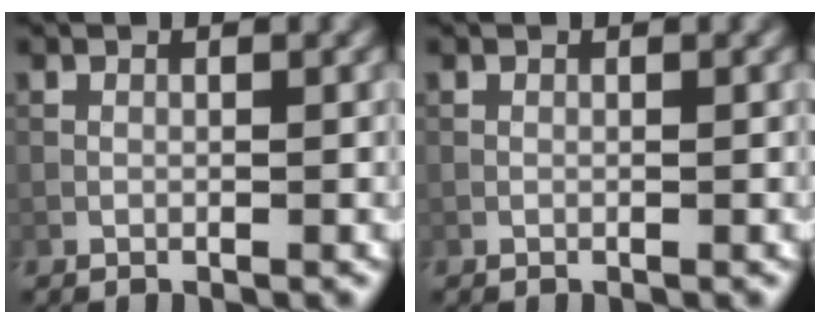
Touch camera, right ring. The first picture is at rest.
{"total": 0.0}